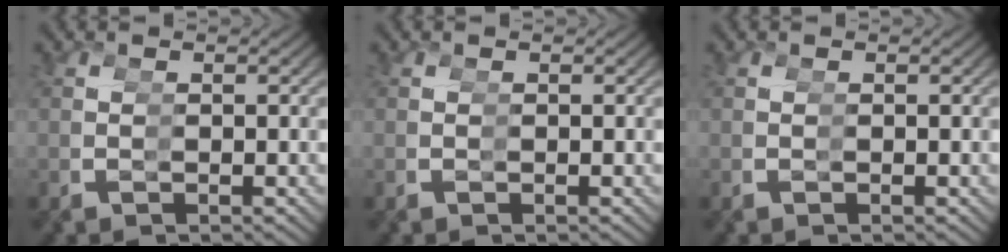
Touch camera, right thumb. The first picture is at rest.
{"total": 0.0}
{"total": 0.0}